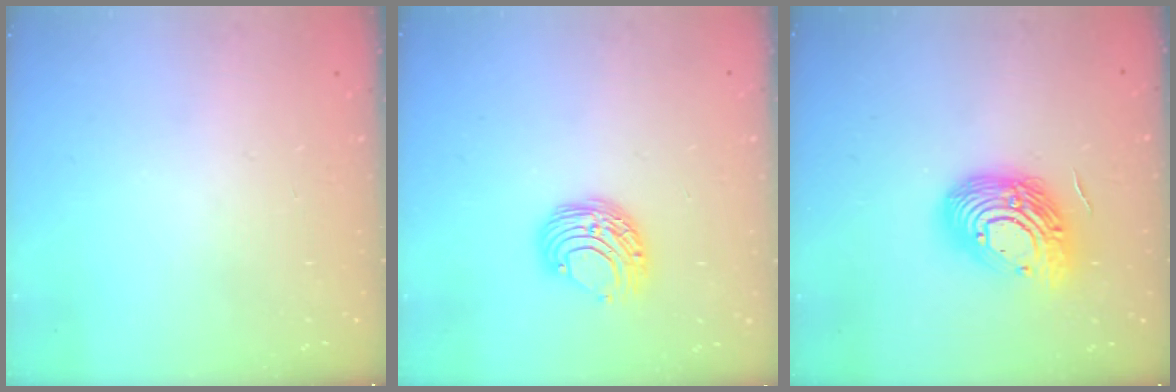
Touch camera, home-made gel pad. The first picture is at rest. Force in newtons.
{"total": 8.5, "press": 8.5, "slide": 0.4}
{"total": 17.3, "press": 17.2, "slide": 1.2}